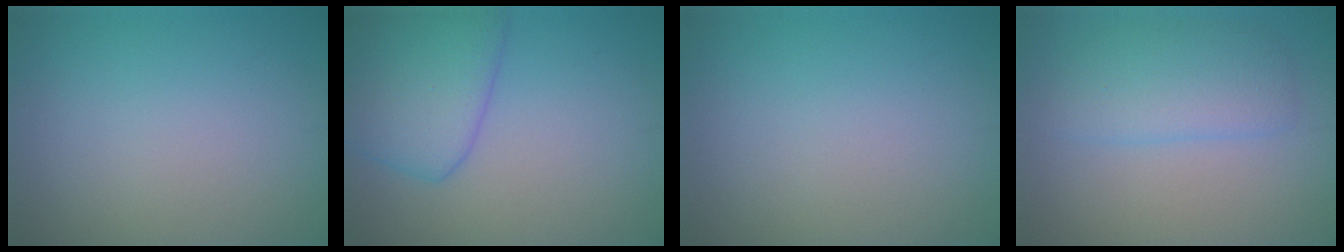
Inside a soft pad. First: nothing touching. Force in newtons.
{"total": 5.6, "press": 5.6, "slide": 0.4}
{"total": 0.0}
{"total": 3.5, "press": 3.5, "slide": 0.1}